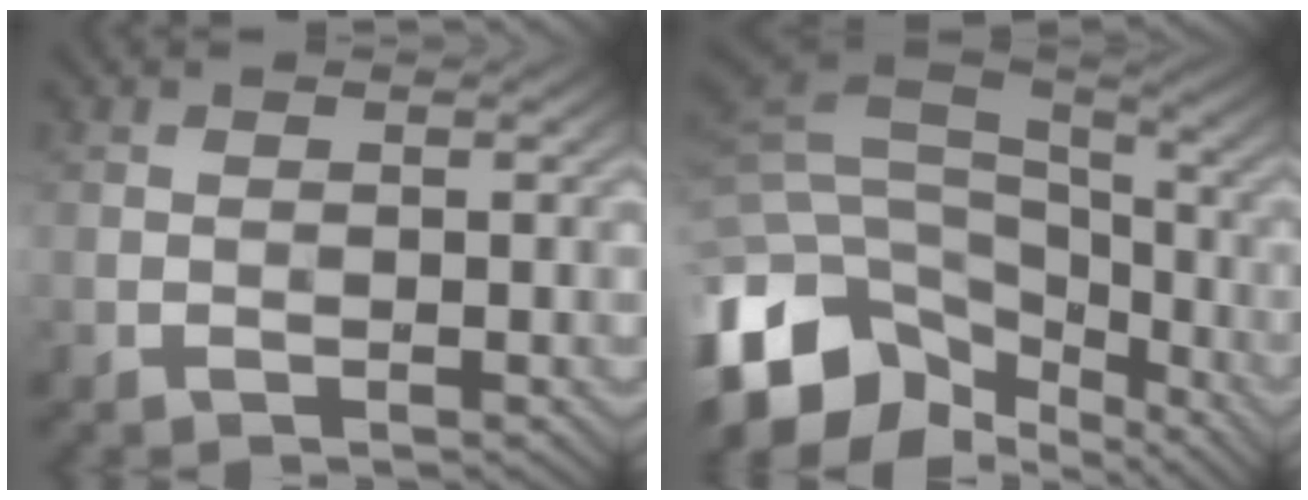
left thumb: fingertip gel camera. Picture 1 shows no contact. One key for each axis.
{"total": 14.6, "fx": -5.7, "fy": 9.2, "fz": 9.8, "tx": -0.257, "ty": -0.023, "tz": -0.067}